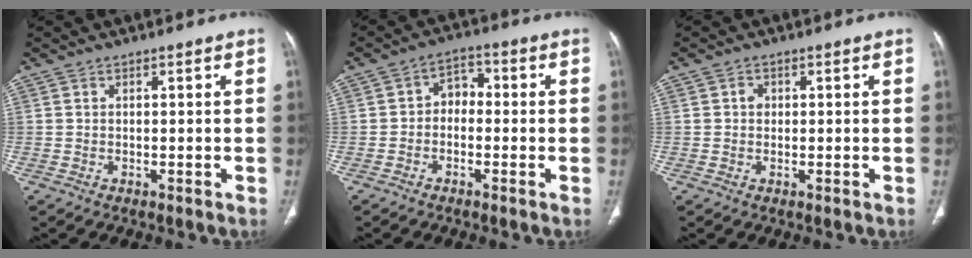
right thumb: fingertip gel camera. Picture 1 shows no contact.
{"total": 4.5, "force": [-0.8, 3.5, 2.7], "torque": [-0.025, 0.024, -0.028]}
{"total": 1.4, "force": [0.2, 1.3, 0.7], "torque": [-0.006, 0.003, 0.002]}